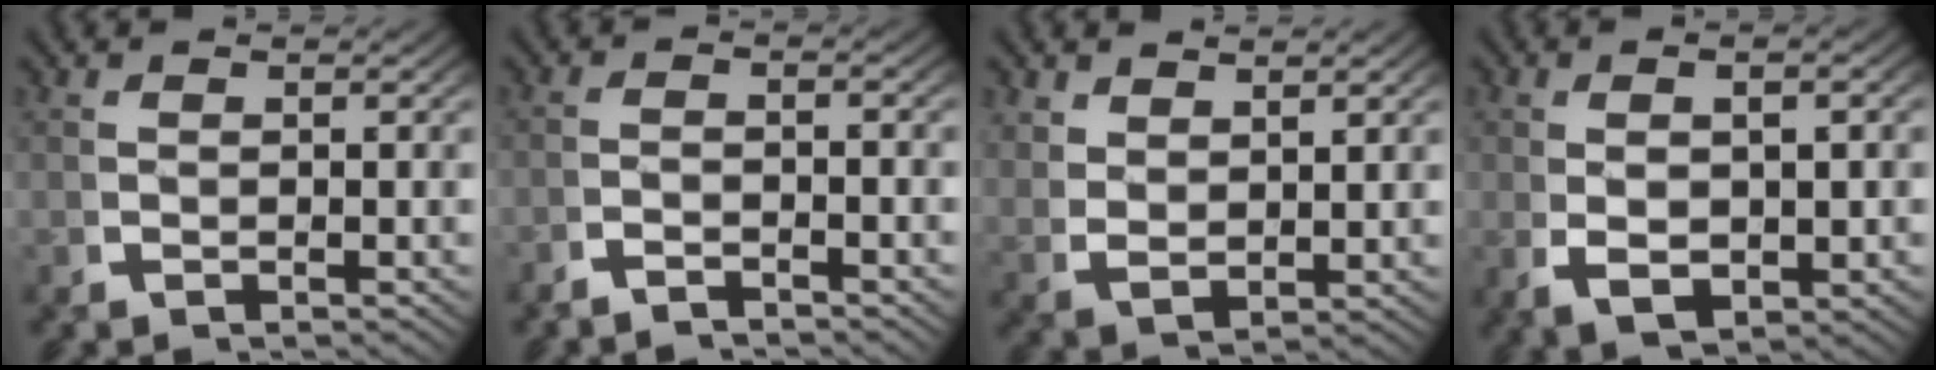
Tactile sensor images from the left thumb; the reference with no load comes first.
{"total": 1.8, "force": [-1.7, 0.1, 0.6], "torque": [-0.007, 0.000, -0.040]}
{"total": 2.9, "force": [1.8, 1.5, 1.7], "torque": [-0.043, -0.013, 0.053]}
{"total": 5.2, "force": [-0.5, 2.9, 4.3], "torque": [-0.092, -0.018, 0.012]}